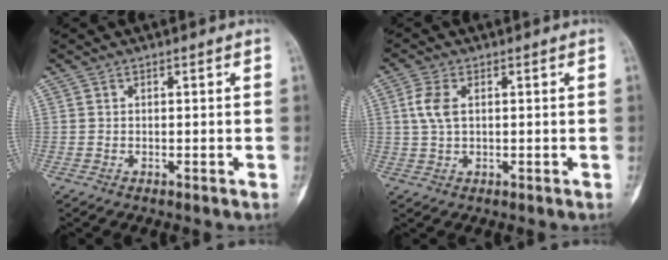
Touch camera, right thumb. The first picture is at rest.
{"total": 4.7, "force": [1.0, 2.6, 3.8], "torque": [-0.097, 0.007, 0.018]}